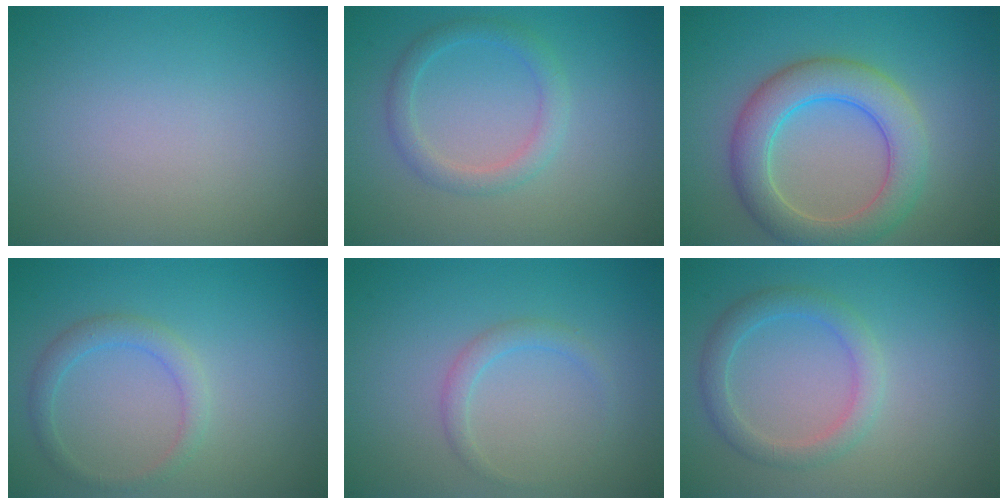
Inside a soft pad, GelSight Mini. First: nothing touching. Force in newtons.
{"total": 2.3, "press": 2.3, "slide": 0.1}
{"total": 6.0, "press": 6.0, "slide": 0.2}
{"total": 2.0, "press": 2.0, "slide": 0.1}
{"total": 1.4, "press": 1.4, "slide": 0.0}
{"total": 2.7, "press": 2.7, "slide": 0.0}